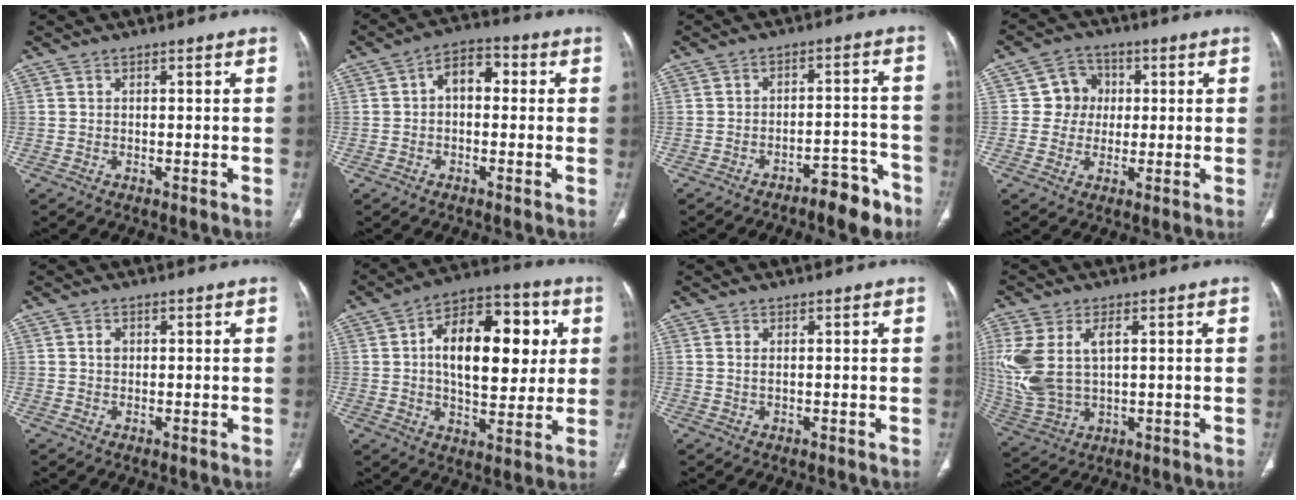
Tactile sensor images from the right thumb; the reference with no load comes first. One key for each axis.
{"total": 6.5, "fx": 0.5, "fy": 4.2, "fz": 4.9, "tx": -0.057, "ty": 0.022, "tz": -0.003}
{"total": 7.7, "fx": -5.6, "fy": 3.0, "fz": 4.5, "tx": -0.044, "ty": 0.055, "tz": -0.077}
{"total": 6.5, "fx": 0.7, "fy": 6.2, "fz": 1.7, "tx": 0.014, "ty": 0.011, "tz": 0.005}
{"total": 1.2, "fx": 0.2, "fy": 1.0, "fz": 0.7, "tx": -0.010, "ty": 0.003, "tz": 0.004}
{"total": 20.1, "fx": 3.5, "fy": 11.0, "fz": 16.5, "tx": -0.213, "ty": 0.012, "tz": 0.049}
{"total": 0.9, "fx": 0.2, "fy": 0.4, "fz": 0.8, "tx": -0.020, "ty": -0.001, "tz": 0.007}
{"total": 14.3, "fx": 2.7, "fy": 8.5, "fz": 11.1, "tx": -0.266, "ty": 0.001, "tz": 0.066}